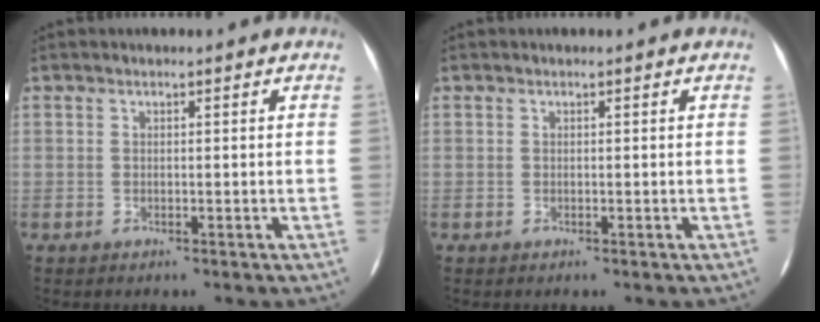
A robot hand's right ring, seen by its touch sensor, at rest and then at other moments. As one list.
[{"total": 0.0}]